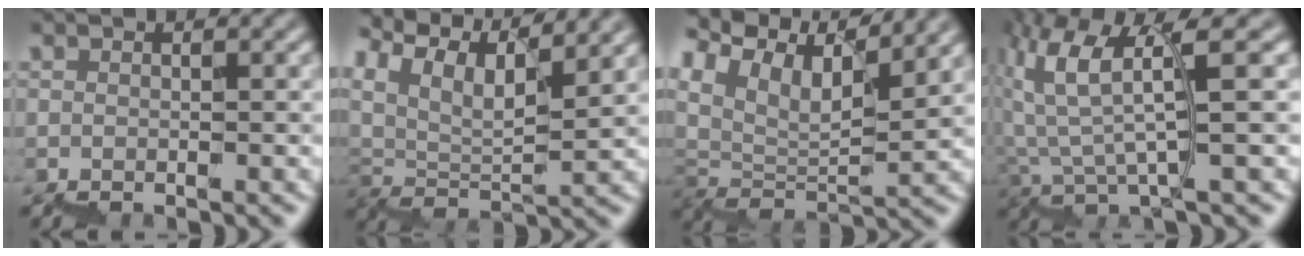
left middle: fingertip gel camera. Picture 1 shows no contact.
{"total": 10.2, "force": [9.1, 2.1, 4.1], "torque": [-0.084, 0.026, 0.144]}
{"total": 10.2, "force": [8.5, 2.6, 5.0], "torque": [-0.102, 0.025, 0.158]}
{"total": 5.3, "force": [2.6, 0.5, 4.5], "torque": [-0.096, 0.017, 0.045]}